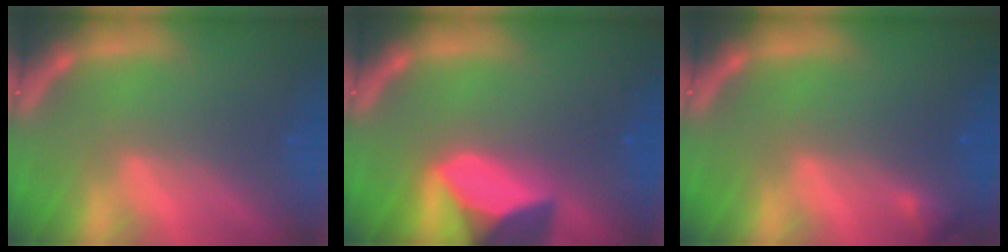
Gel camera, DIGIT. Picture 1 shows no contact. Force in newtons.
{"total": 8.9}
{"total": 0.9}